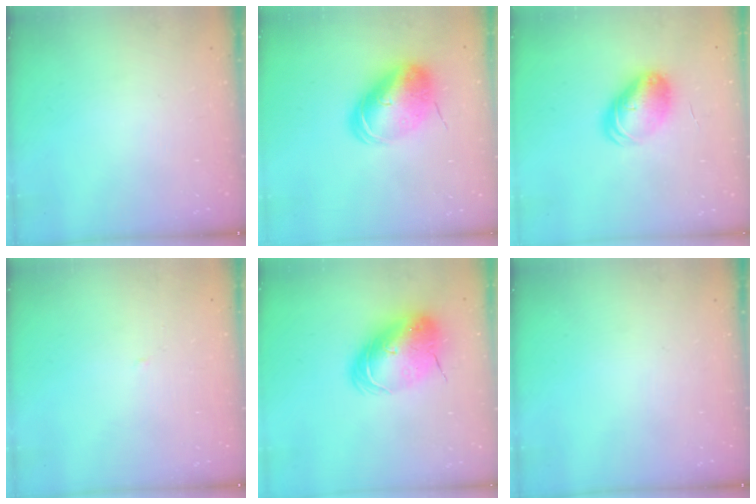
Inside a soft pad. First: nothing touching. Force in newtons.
{"total": 10.5, "press": 10.3, "slide": 2.0}
{"total": 9.5, "press": 9.3, "slide": 1.6}
{"total": 1.8, "press": 1.8, "slide": 0.3}
{"total": 13.7, "press": 13.4, "slide": 2.6}
{"total": 0.0}